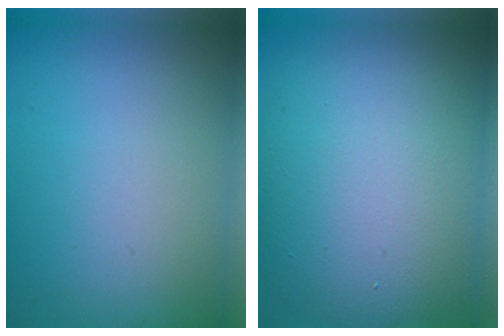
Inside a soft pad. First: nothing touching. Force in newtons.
{"total": 12.9, "press": 12.9, "slide": 0.4}